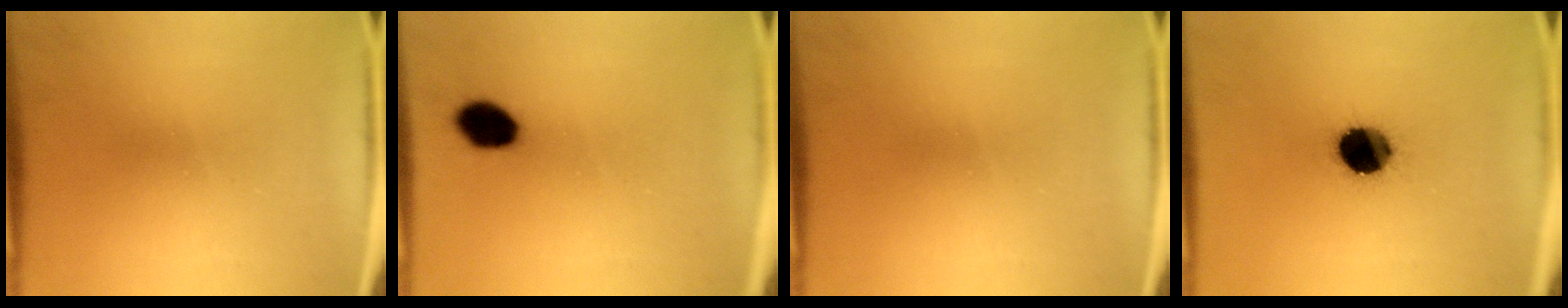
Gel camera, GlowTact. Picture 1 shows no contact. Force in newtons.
{"total": 7.5}
{"total": 0.0}
{"total": 14.1}